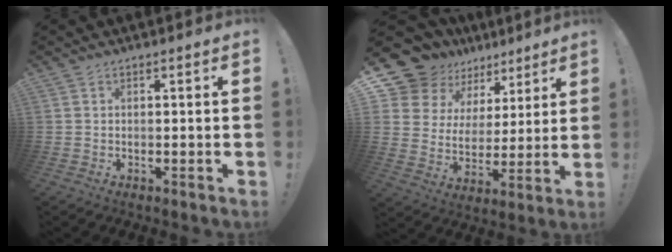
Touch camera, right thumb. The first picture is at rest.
{"total": 13.8, "force": [10.2, 8.7, 3.3], "torque": [-0.075, -0.076, 0.203]}